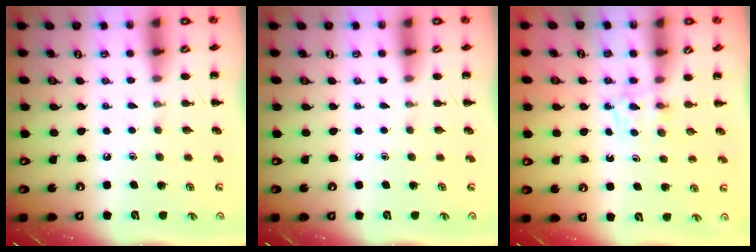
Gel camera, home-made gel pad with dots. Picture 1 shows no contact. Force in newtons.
{"total": 0.0}
{"total": 3.2, "press": 2.8, "slide": 1.5}